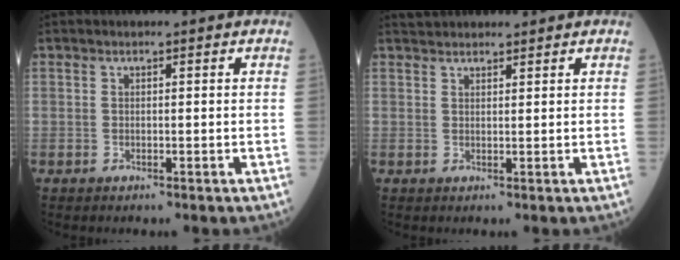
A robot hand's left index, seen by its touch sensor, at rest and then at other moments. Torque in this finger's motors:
{"motor_torque": [0.22, -0.22, 0.05, 0.01]}